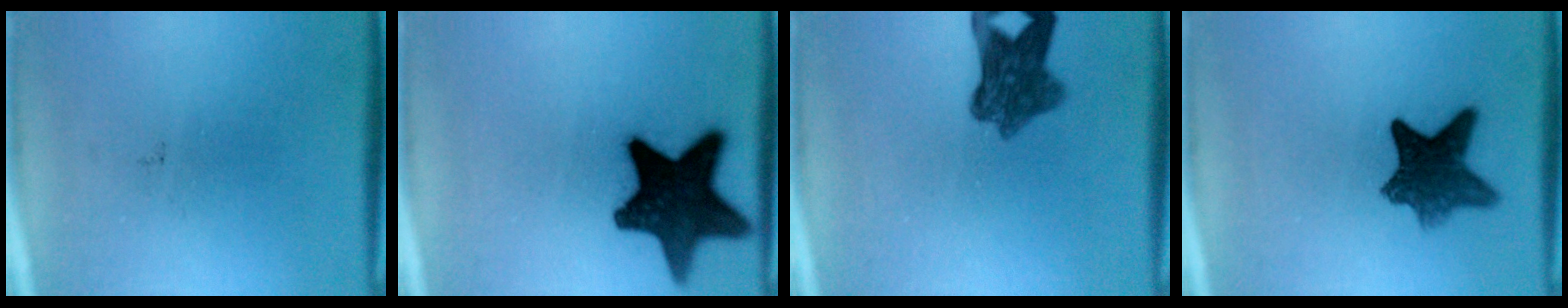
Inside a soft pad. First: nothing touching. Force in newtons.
{"total": 16.5}
{"total": 7.4}
{"total": 8.7}